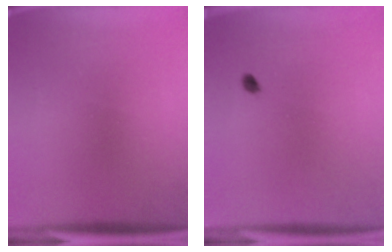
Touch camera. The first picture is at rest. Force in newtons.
{"total": 1.6}